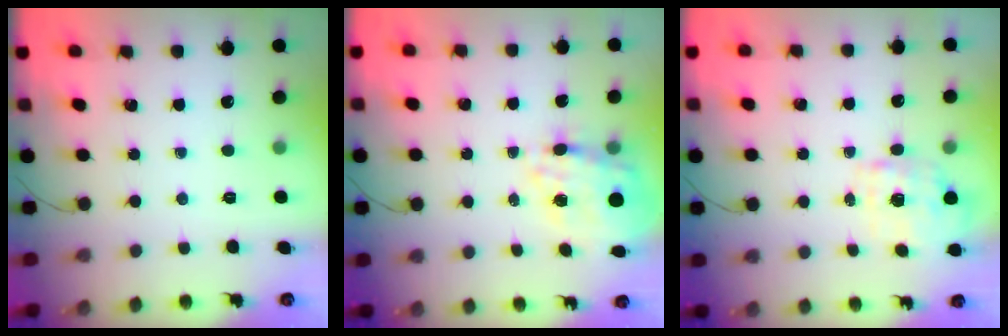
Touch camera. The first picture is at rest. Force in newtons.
{"total": 16.9, "press": 16.6, "slide": 3.4}
{"total": 1.7, "press": 1.6, "slide": 0.6}